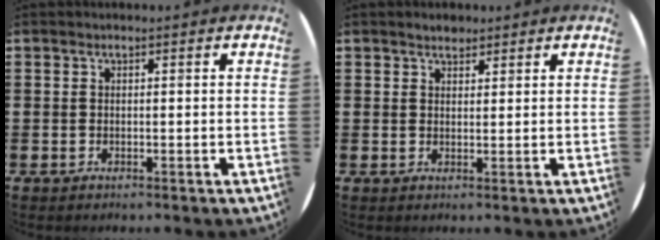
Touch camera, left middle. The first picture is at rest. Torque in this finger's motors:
{"motor_torque": [0.32, -0.23, 0.02, 0.00]}